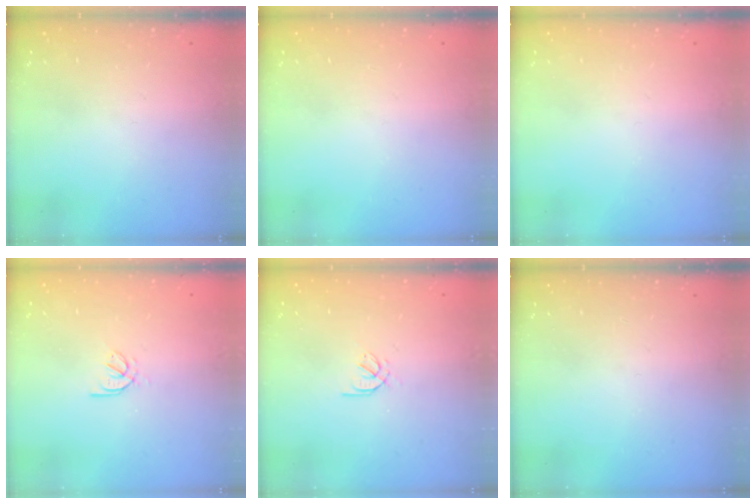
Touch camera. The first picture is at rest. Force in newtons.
{"total": 0.0}
{"total": 0.0}
{"total": 2.9, "press": 2.8, "slide": 0.8}
{"total": 2.0, "press": 1.9, "slide": 0.6}
{"total": 0.0}